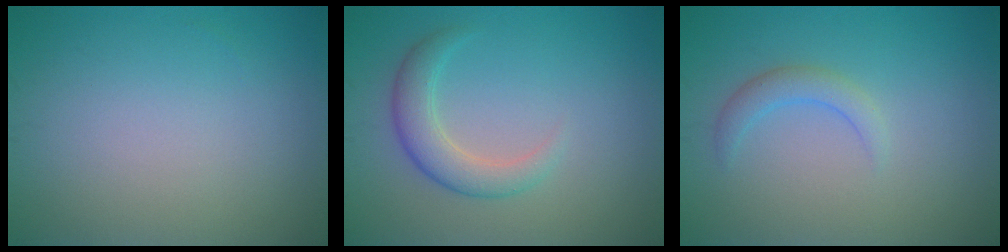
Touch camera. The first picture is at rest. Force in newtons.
{"total": 3.1, "press": 3.1, "slide": 0.1}
{"total": 1.8, "press": 1.8, "slide": 0.2}